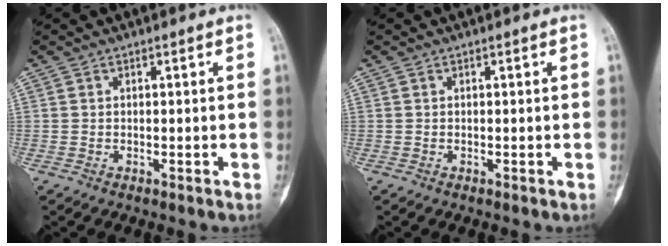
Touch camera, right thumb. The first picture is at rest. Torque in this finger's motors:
{"motor_torque": [0.00, 0.00, 0.09, -0.02, 0.00]}